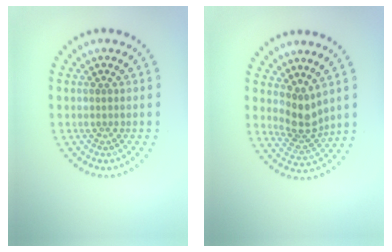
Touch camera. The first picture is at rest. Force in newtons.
{"total": 2.9, "press": 2.2, "slide": 1.9}